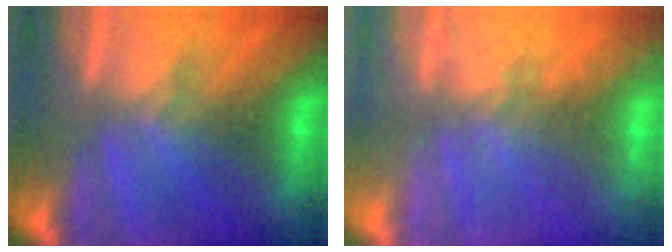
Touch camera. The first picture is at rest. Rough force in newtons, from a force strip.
{"total": 5.9}